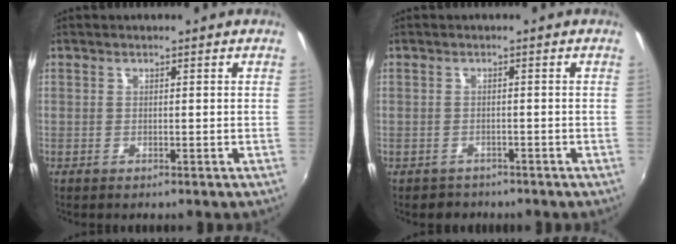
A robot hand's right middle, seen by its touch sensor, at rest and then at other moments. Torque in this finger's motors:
{"motor_torque": [0.25, -0.20, -0.01, -0.01]}